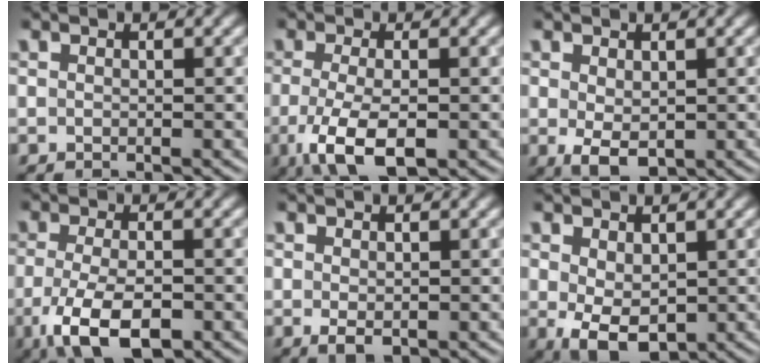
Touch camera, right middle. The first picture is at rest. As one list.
[{"total": 6.0, "force": [-2.1, 2.4, 5.1], "torque": [-0.112, -0.015, -0.037]}, {"total": 3.0, "force": [-0.1, 1.8, 2.4], "torque": [-0.049, -0.006, 0.005]}, {"total": 6.5, "force": [-2.7, 2.8, 5.2], "torque": [-0.108, -0.014, -0.046]}, {"total": 1.4, "force": [-0.2, 0.8, 1.2], "torque": [-0.022, -0.005, 0.002]}, {"total": 4.8, "force": [-0.4, 3.0, 3.7], "torque": [-0.080, -0.011, 0.004]}]